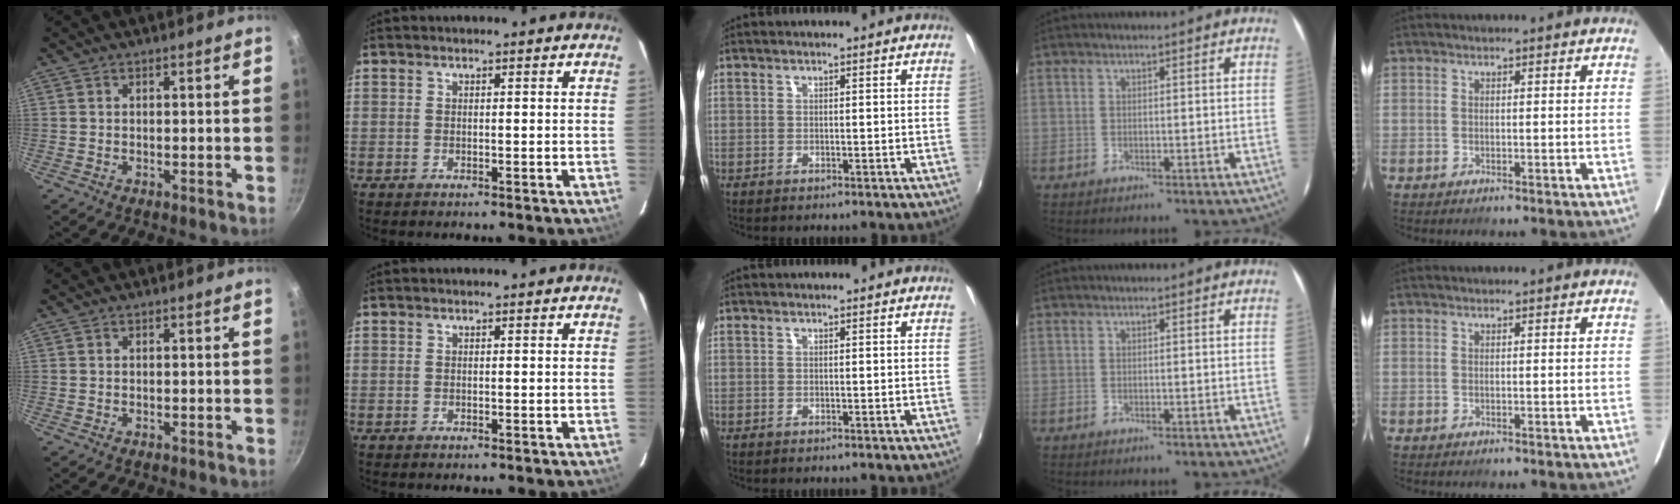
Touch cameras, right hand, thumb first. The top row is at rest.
{}